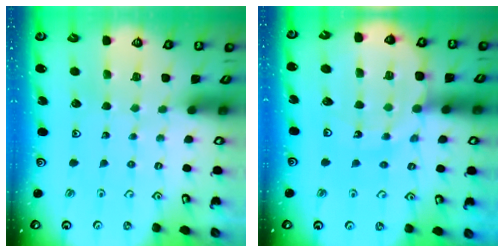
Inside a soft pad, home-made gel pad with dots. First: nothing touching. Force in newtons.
{"total": 13.3, "press": 13.2, "slide": 1.8}